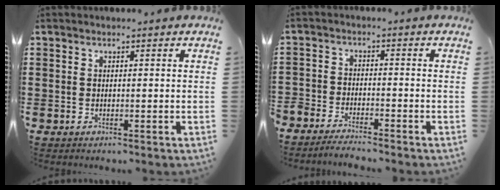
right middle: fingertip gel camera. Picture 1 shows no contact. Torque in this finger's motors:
{"motor_torque": [1.18, -0.96, 0.46, 0.21]}